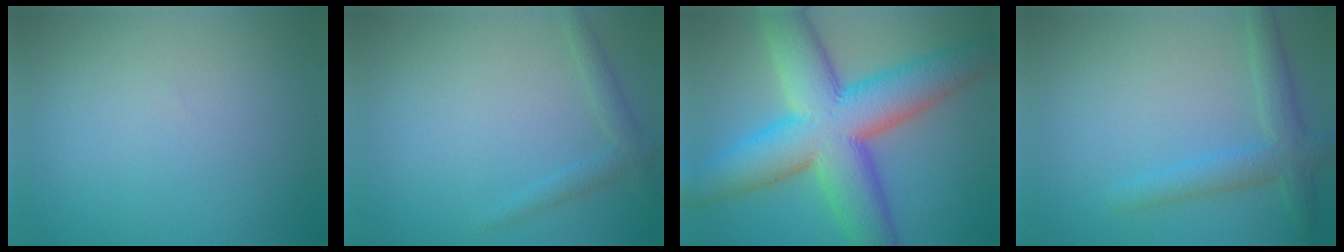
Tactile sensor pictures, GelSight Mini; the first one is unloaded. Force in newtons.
{"total": 1.8, "press": 1.7, "slide": 0.1}
{"total": 13.9, "press": 13.9, "slide": 0.5}
{"total": 3.5, "press": 3.5, "slide": 0.2}